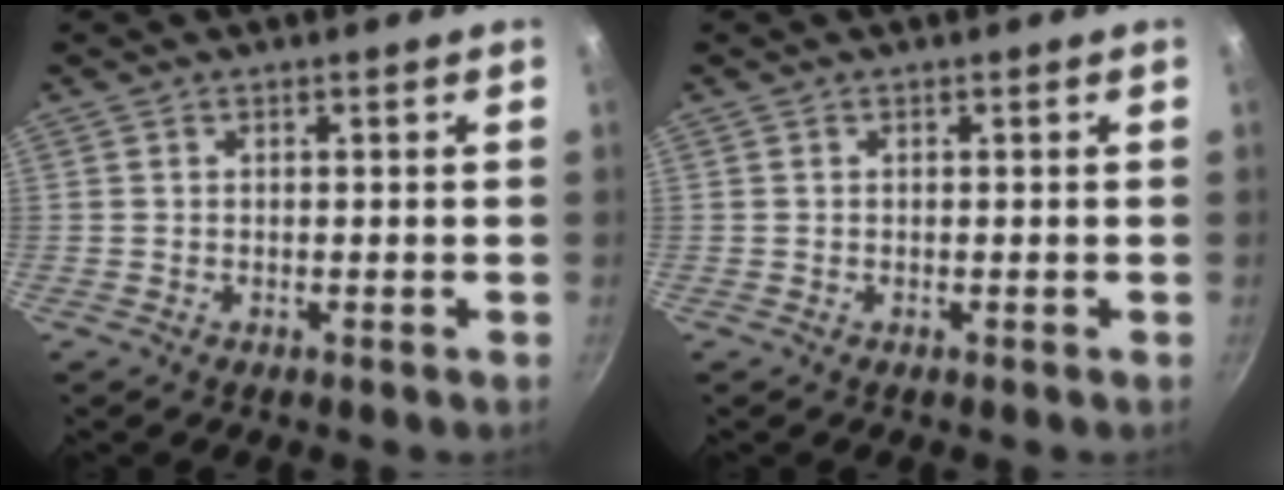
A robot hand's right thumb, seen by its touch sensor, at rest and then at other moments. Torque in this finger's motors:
{"motor_torque": [-0.05, -0.04, 0.00, 0.00, 0.00]}